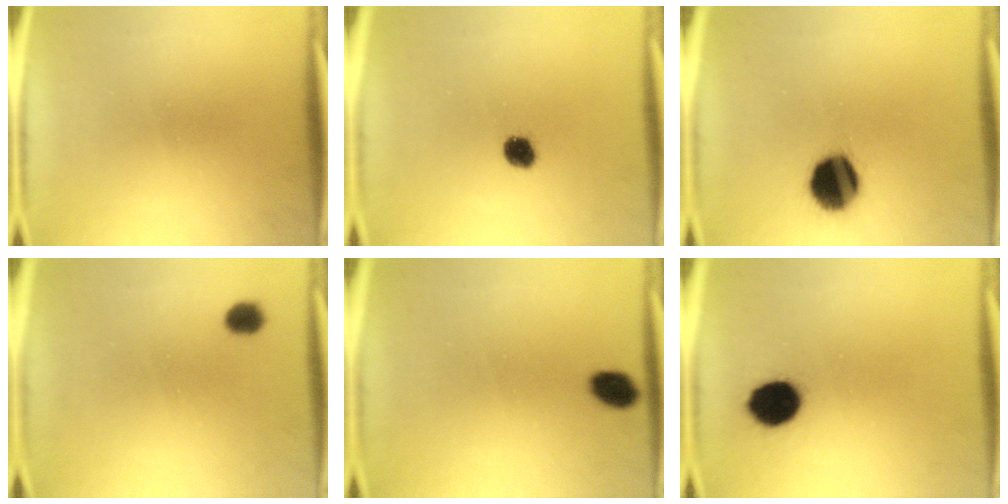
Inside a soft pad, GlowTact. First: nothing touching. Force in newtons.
{"total": 3.5}
{"total": 13.4}
{"total": 2.7}
{"total": 2.3}
{"total": 9.6}